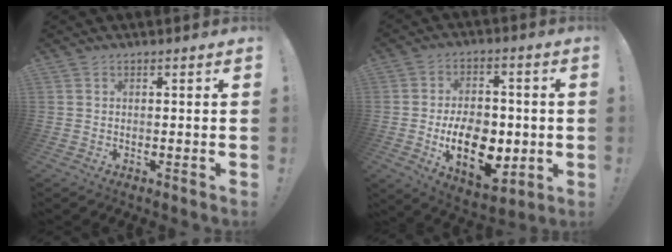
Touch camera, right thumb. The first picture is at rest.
{"total": 16.8, "force": [-3.7, 10.9, 12.2], "torque": [-0.193, 0.007, -0.060]}